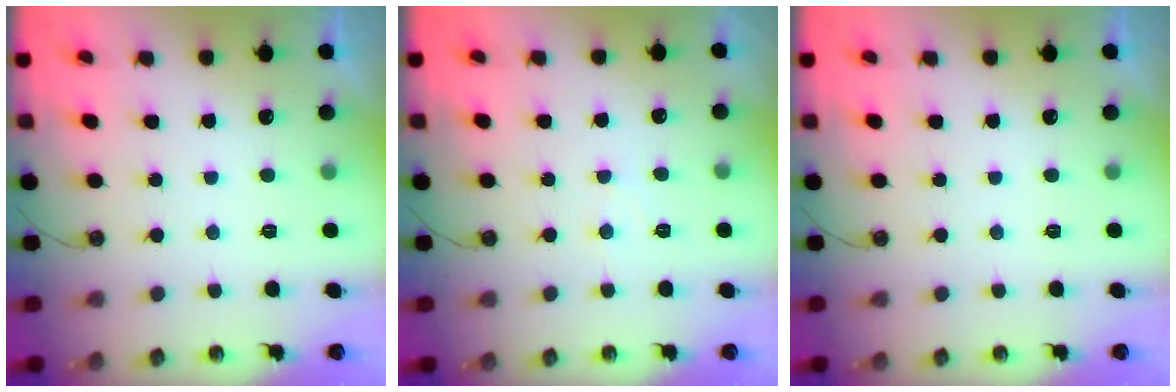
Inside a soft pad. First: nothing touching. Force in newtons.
{"total": 4.8, "press": 4.8, "slide": 0.3}
{"total": 0.0}